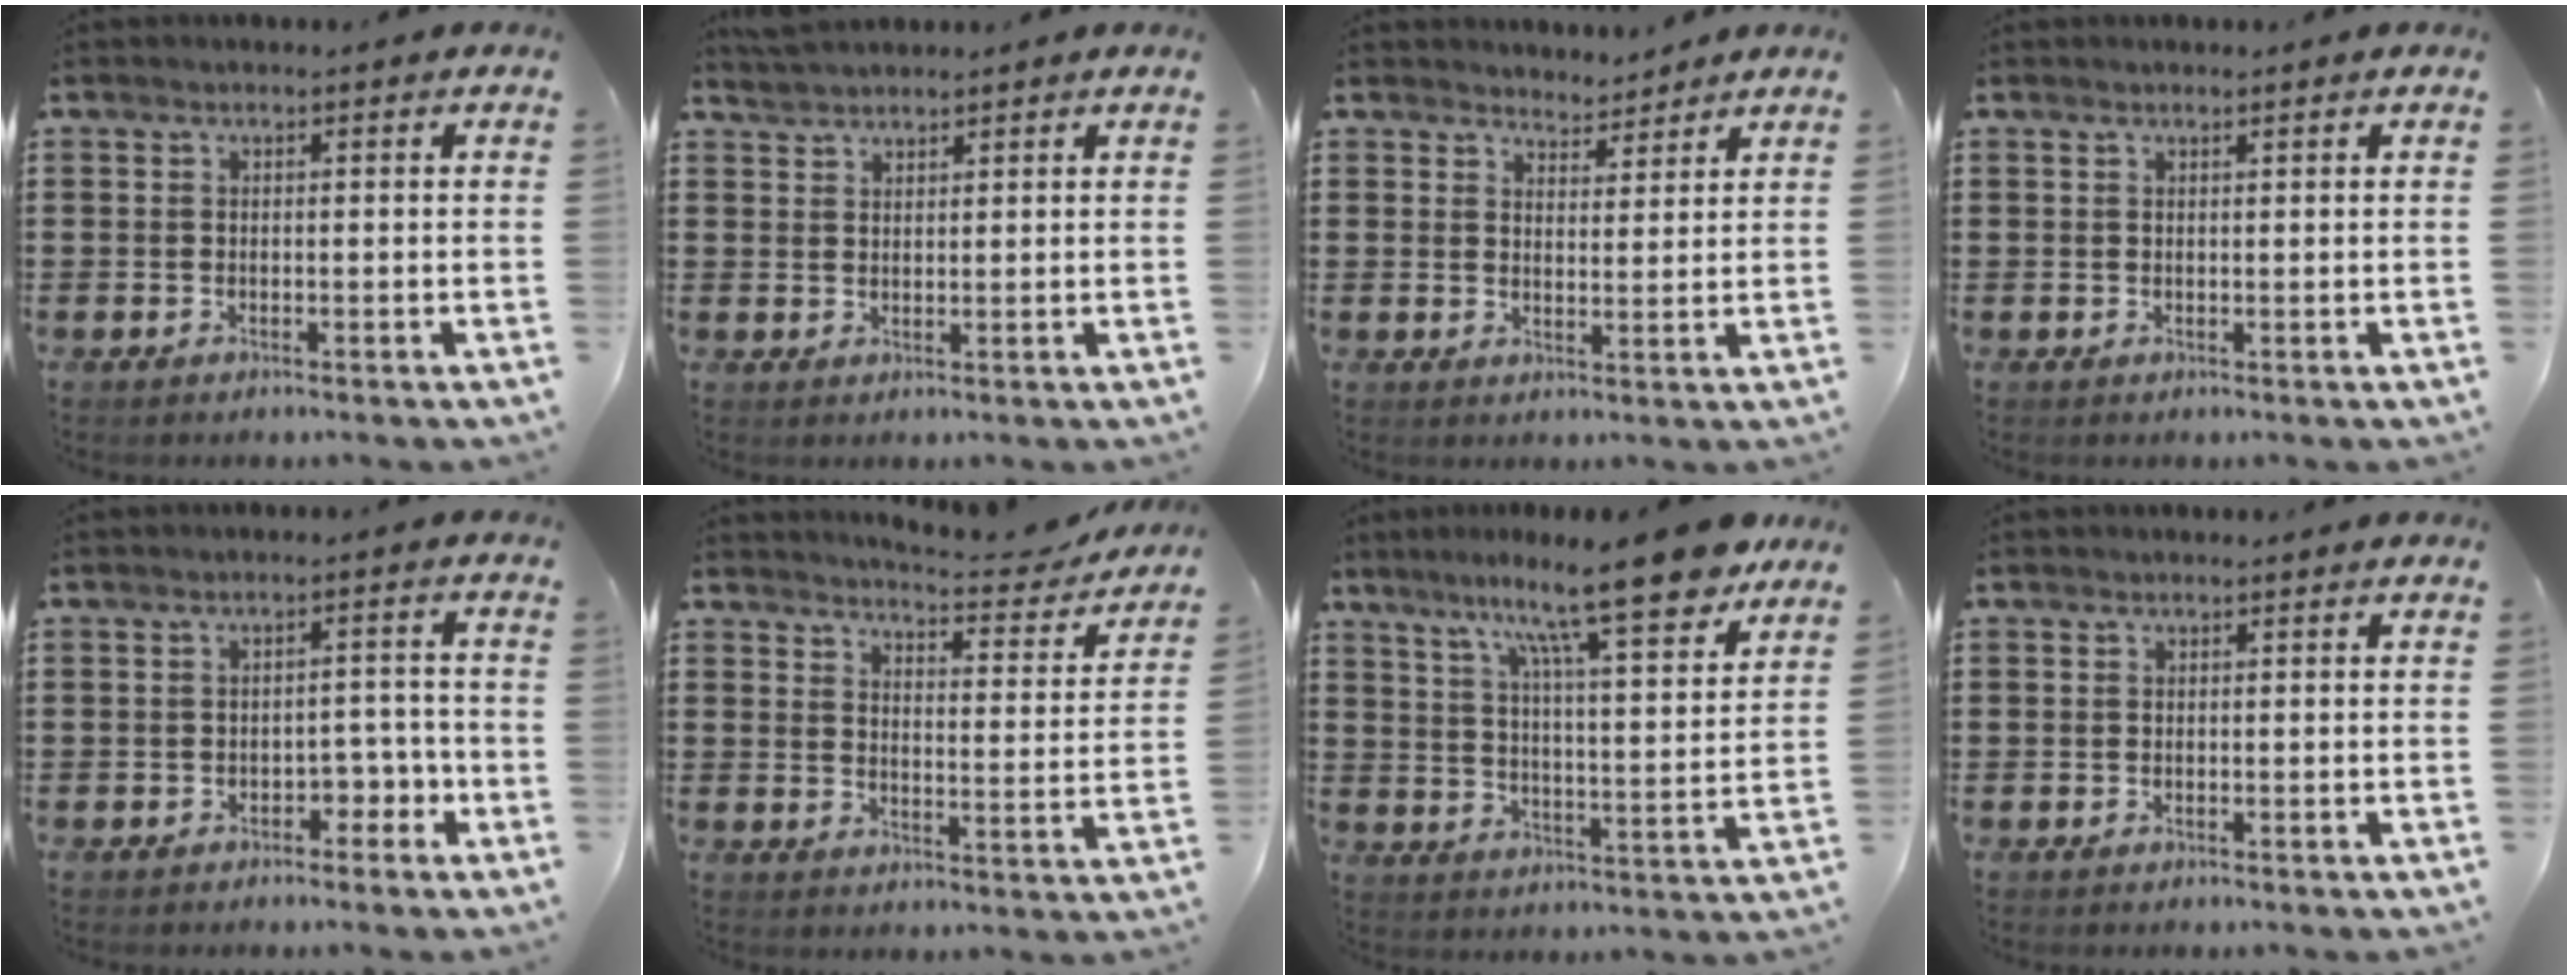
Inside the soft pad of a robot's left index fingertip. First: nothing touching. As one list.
[{"total": 2.8, "force": [2.7, 0.7, -0.2], "torque": [-0.005, -0.001, 0.054]}, {"total": 3.5, "force": [3.4, 0.9, -0.4], "torque": [-0.007, -0.008, 0.064]}, {"total": 0.6, "force": [0.5, 0.0, 0.3], "torque": [-0.007, -0.001, 0.011]}, {"total": 3.4, "force": [-2.3, 1.7, 1.8], "torque": [-0.036, 0.008, -0.047]}, {"total": 4.4, "force": [4.2, 0.0, 1.2], "torque": [-0.031, -0.039, 0.065]}, {"total": 14.1, "force": [11.1, 0.7, 8.7], "torque": [-0.167, -0.057, 0.179]}, {"total": 0.0}]